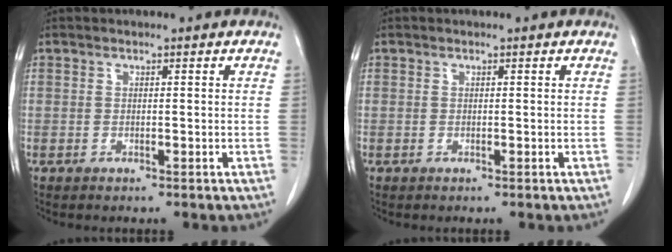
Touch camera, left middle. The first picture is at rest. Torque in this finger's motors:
{"motor_torque": [0.06, -0.04, -0.11, -0.01]}